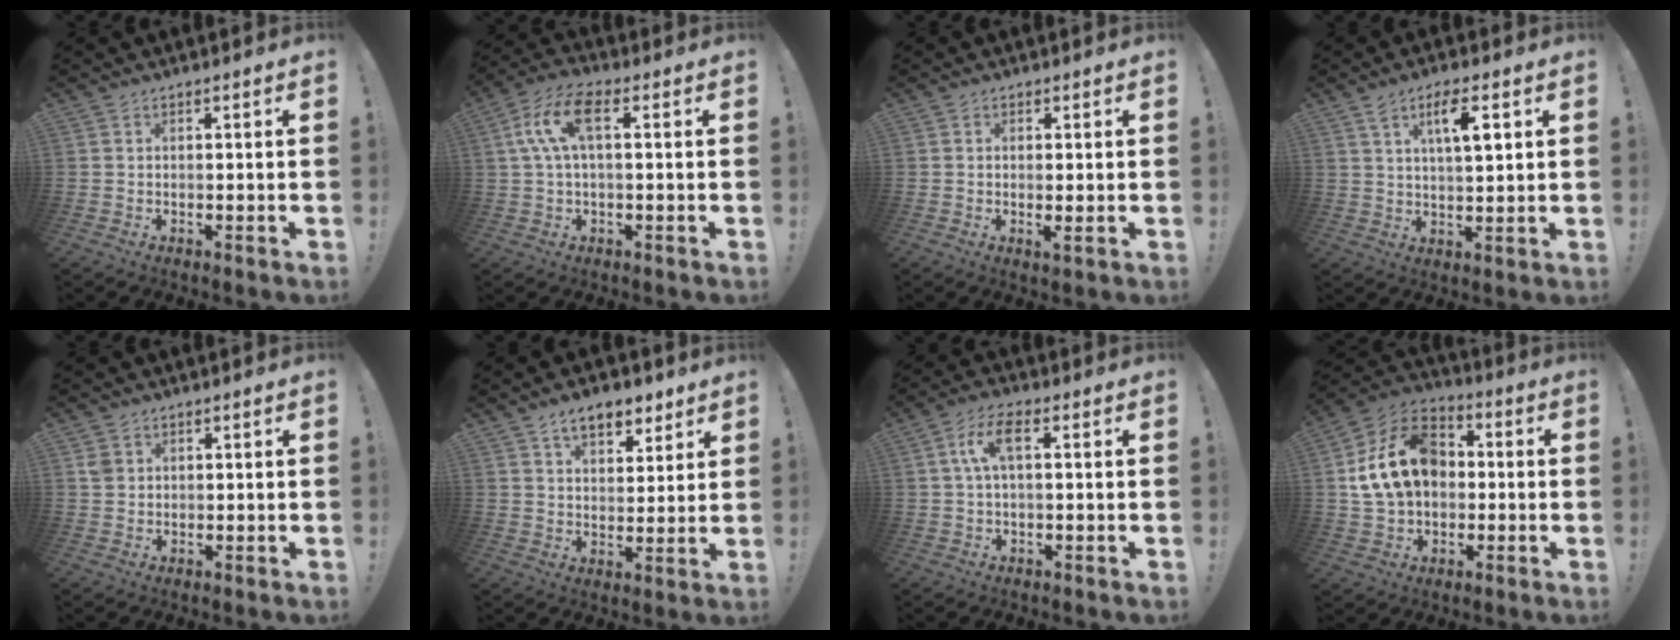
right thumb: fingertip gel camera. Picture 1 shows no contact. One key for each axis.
{"total": 11.9, "fx": 2.7, "fy": 5.9, "fz": 10.0, "tx": -0.206, "ty": 0.014, "tz": 0.053}
{"total": 2.1, "fx": 0.3, "fy": 0.2, "fz": 2.0, "tx": -0.025, "ty": -0.007, "tz": 0.005}
{"total": 7.6, "fx": 3.4, "fy": 2.2, "fz": 6.4, "tx": -0.103, "ty": -0.004, "tz": 0.051}
{"total": 2.6, "fx": 0.9, "fy": 2.2, "fz": 1.0, "tx": -0.009, "ty": 0.001, "tz": 0.017}
{"total": 9.3, "fx": 6.1, "fy": 5.1, "fz": 4.9, "tx": -0.070, "ty": -0.023, "tz": 0.112}
{"total": 7.6, "fx": 1.6, "fy": 3.2, "fz": 6.7, "tx": -0.136, "ty": 0.014, "tz": 0.030}
{"total": 18.9, "fx": 2.5, "fy": 14.2, "fz": 12.1, "tx": -0.195, "ty": 0.014, "tz": 0.057}